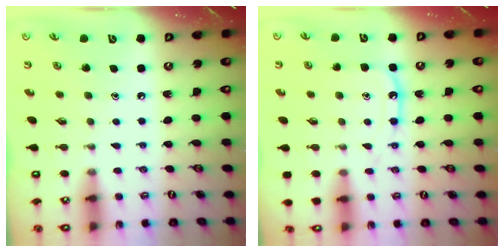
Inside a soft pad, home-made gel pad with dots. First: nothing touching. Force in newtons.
{"total": 9.5, "press": 9.5, "slide": 0.8}